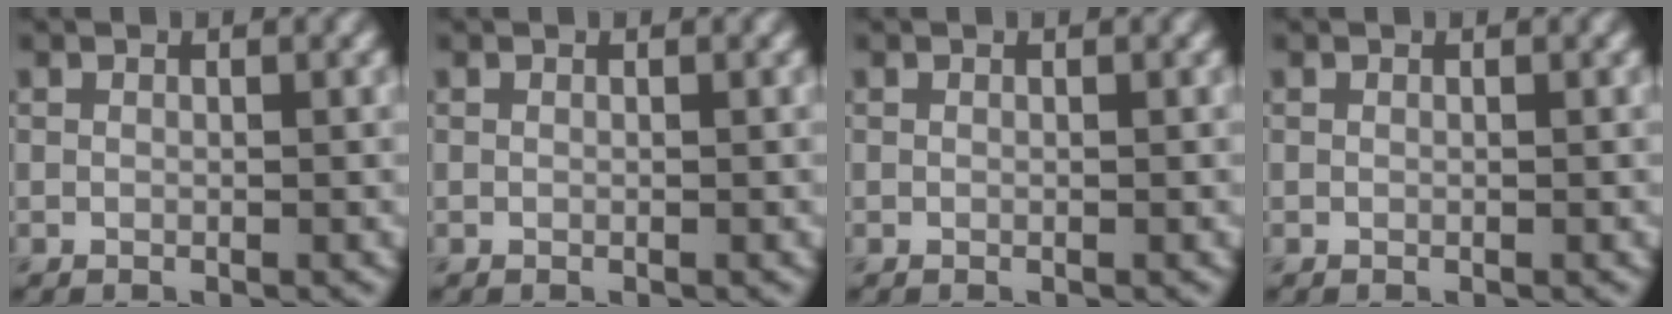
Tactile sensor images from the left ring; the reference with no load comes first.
{"total": 0.0}
{"total": 0.0}
{"total": 0.0}